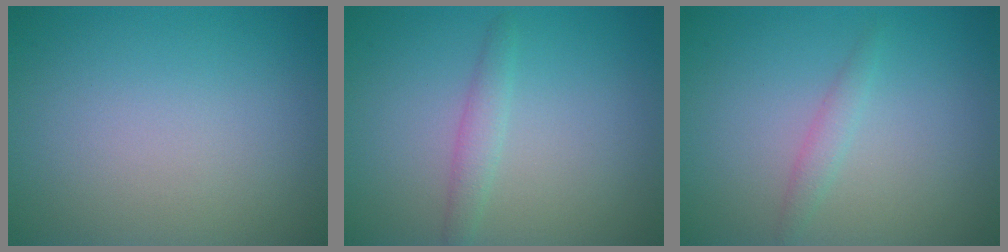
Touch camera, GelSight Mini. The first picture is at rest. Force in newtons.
{"total": 1.5, "press": 1.5, "slide": 0.0}
{"total": 1.2, "press": 1.2, "slide": 0.1}